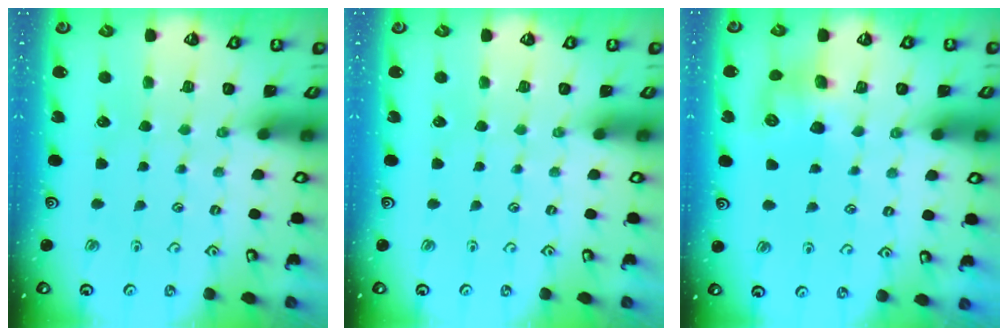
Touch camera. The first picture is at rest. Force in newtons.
{"total": 0.0}
{"total": 8.0, "press": 8.0, "slide": 0.5}